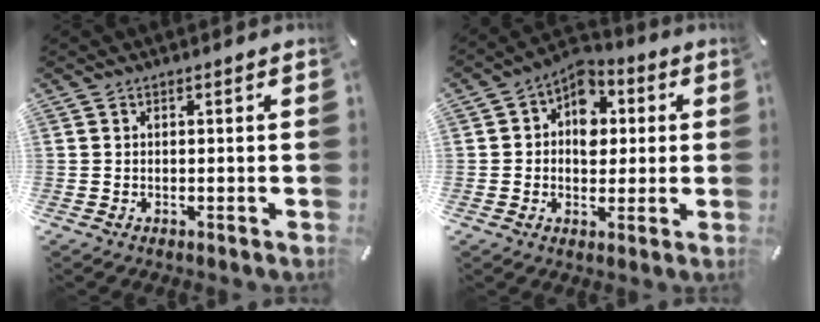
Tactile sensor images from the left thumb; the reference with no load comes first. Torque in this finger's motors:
{"motor_torque": [0.29, 0.04, 0.42, 0.26, -0.01]}